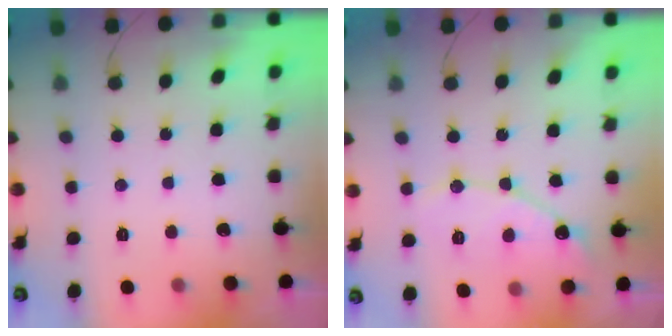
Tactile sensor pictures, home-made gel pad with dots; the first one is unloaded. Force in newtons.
{"total": 9.7, "press": 9.6, "slide": 0.9}